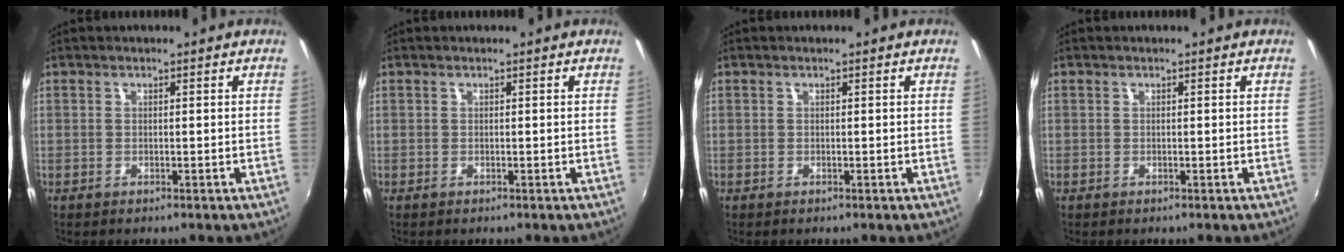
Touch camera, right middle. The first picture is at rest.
{"total": 0.0}
{"total": 0.0}
{"total": 0.0}